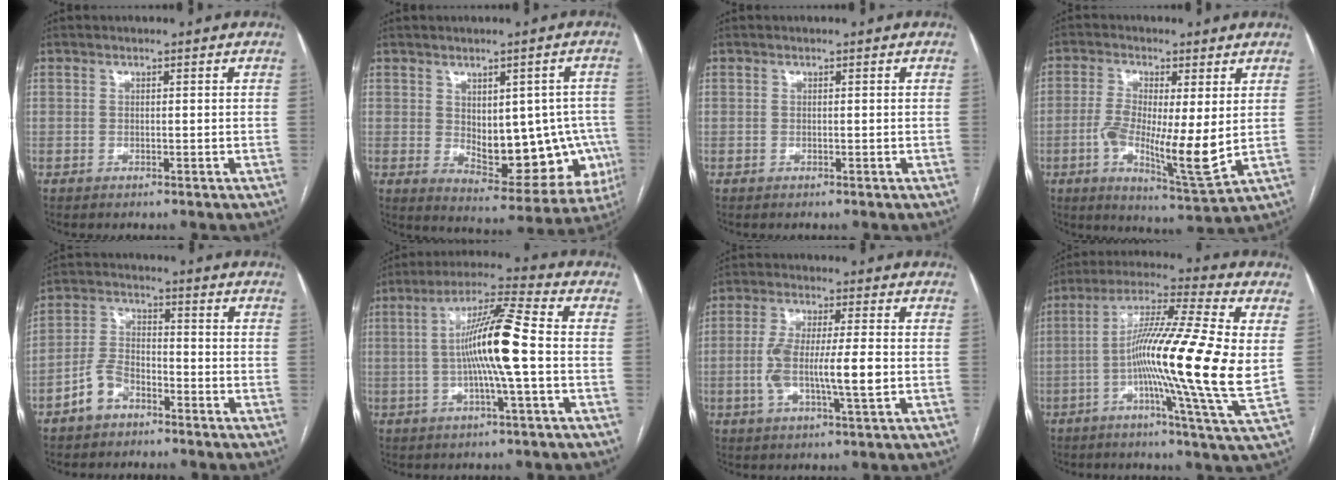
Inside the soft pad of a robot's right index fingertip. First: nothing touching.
{"total": 14.3, "force": [-1.0, 7.1, 12.4], "torque": [-0.155, 0.009, 0.012]}
{"total": 0.0}
{"total": 11.3, "force": [-0.8, 2.1, 11.1], "torque": [-0.202, -0.018, -0.012]}
{"total": 6.0, "force": [-3.7, 3.5, 3.2], "torque": [-0.077, 0.015, -0.072]}
{"total": 11.7, "force": [-0.8, -0.1, 11.7], "torque": [-0.214, 0.013, -0.022]}
{"total": 9.6, "force": [-1.3, 1.1, 9.5], "torque": [-0.180, 0.005, -0.026]}
{"total": 18.9, "force": [-0.6, -0.6, 18.9], "torque": [-0.325, -0.004, -0.031]}